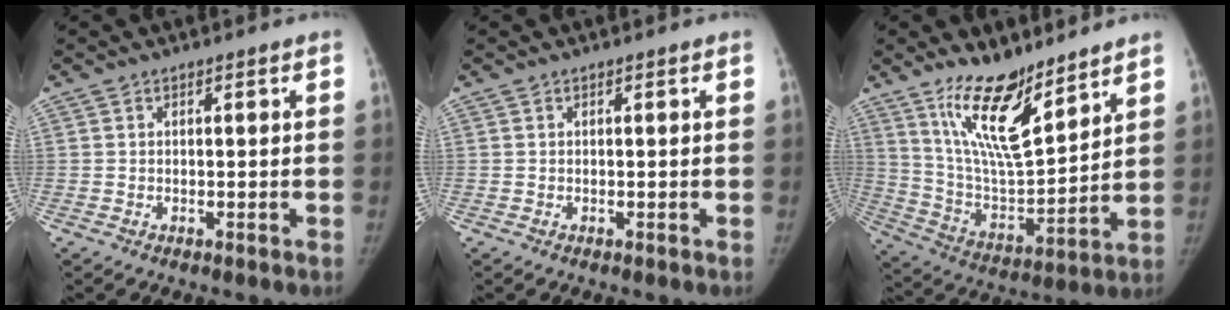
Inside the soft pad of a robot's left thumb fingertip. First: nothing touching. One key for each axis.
{"total": 0.0}
{"total": 16.7, "fx": 11.5, "fy": 5.5, "fz": 10.7, "tx": -0.154, "ty": -0.082, "tz": 0.222}